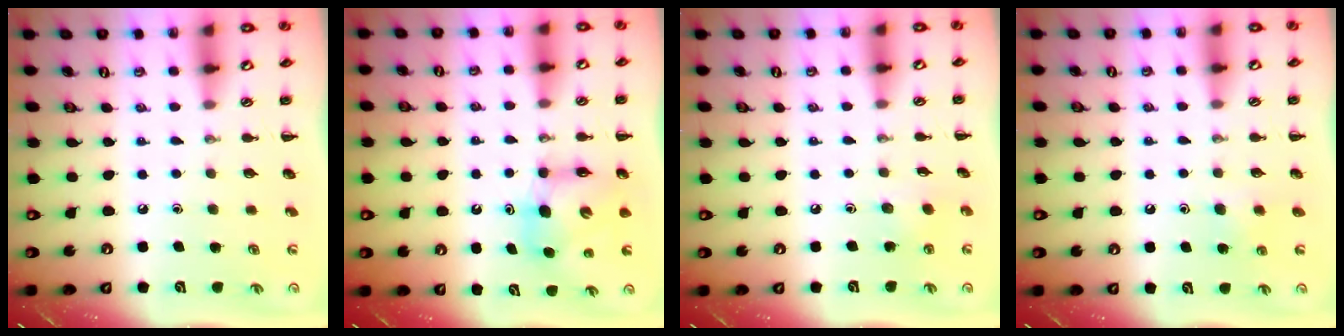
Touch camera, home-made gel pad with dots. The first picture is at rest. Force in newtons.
{"total": 7.3, "press": 7.3, "slide": 0.4}
{"total": 2.6, "press": 2.5, "slide": 0.9}
{"total": 3.6, "press": 3.3, "slide": 1.4}